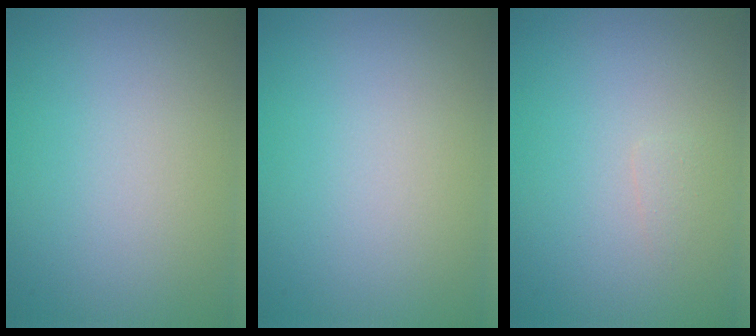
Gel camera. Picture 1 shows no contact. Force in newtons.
{"total": 0.0}
{"total": 0.6, "press": 0.6, "slide": 0.0}